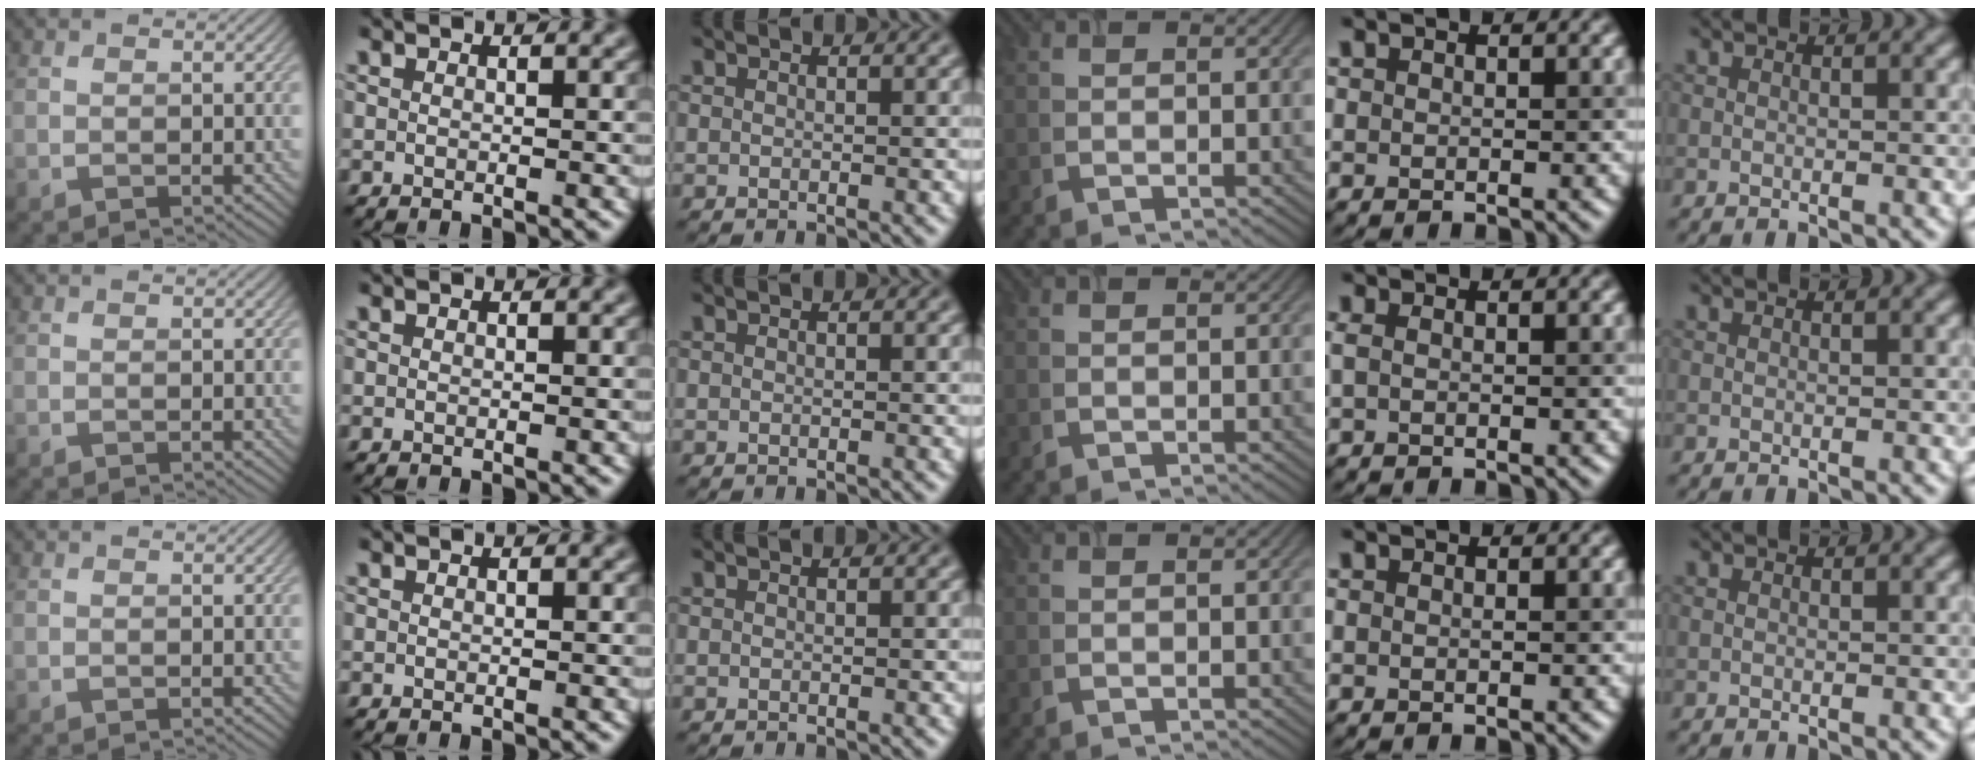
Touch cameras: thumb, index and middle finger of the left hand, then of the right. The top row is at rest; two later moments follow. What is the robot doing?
{"motion": "close", "object": "airpods case & airpods"}